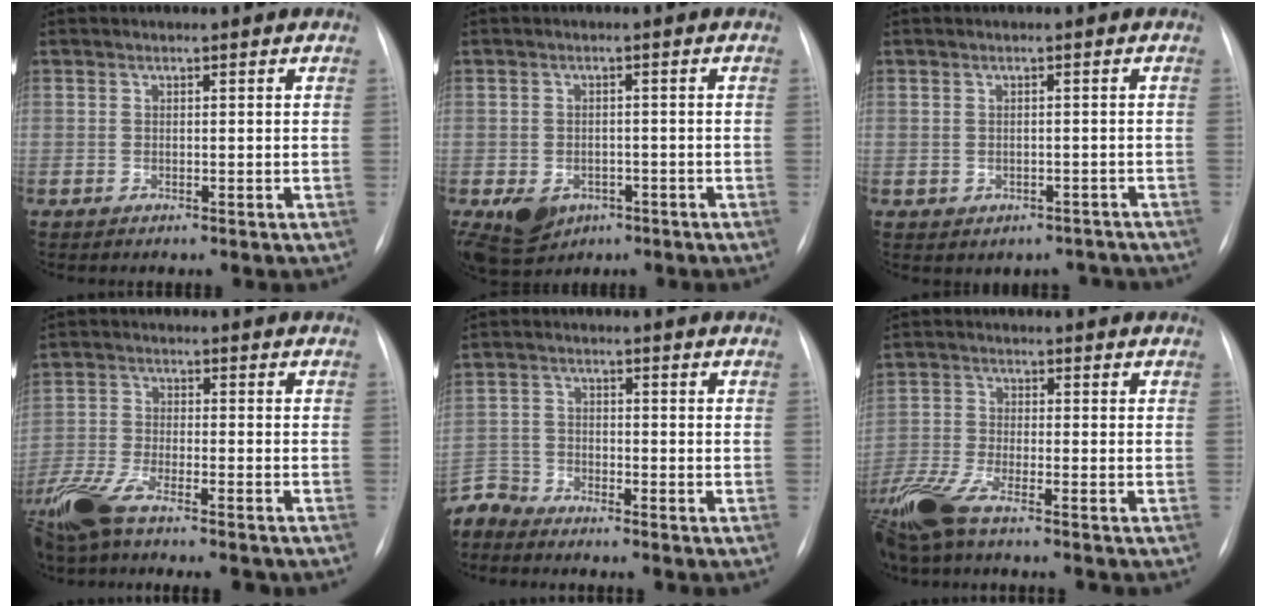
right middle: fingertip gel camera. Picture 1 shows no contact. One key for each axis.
{"total": 6.4, "fx": -3.1, "fy": 4.7, "fz": 3.0, "tx": -0.052, "ty": 0.000, "tz": -0.035}
{"total": 3.7, "fx": -2.7, "fy": 2.5, "fz": 0.4, "tx": 0.002, "ty": 0.023, "tz": -0.028}
{"total": 11.8, "fx": -9.4, "fy": 2.1, "fz": 6.8, "tx": -0.135, "ty": -0.015, "tz": -0.159}
{"total": 4.9, "fx": -4.8, "fy": 0.7, "fz": -0.5, "tx": 0.010, "ty": -0.008, "tz": -0.097}
{"total": 8.9, "fx": -6.9, "fy": 1.1, "fz": 5.6, "tx": -0.127, "ty": -0.020, "tz": -0.133}